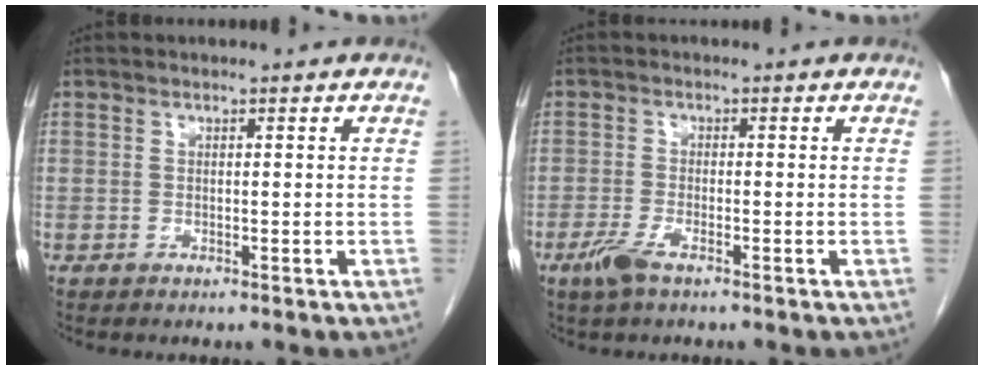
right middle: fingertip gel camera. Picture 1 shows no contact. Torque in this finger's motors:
{"motor_torque": [0.92, -0.50, 0.03, 0.06]}